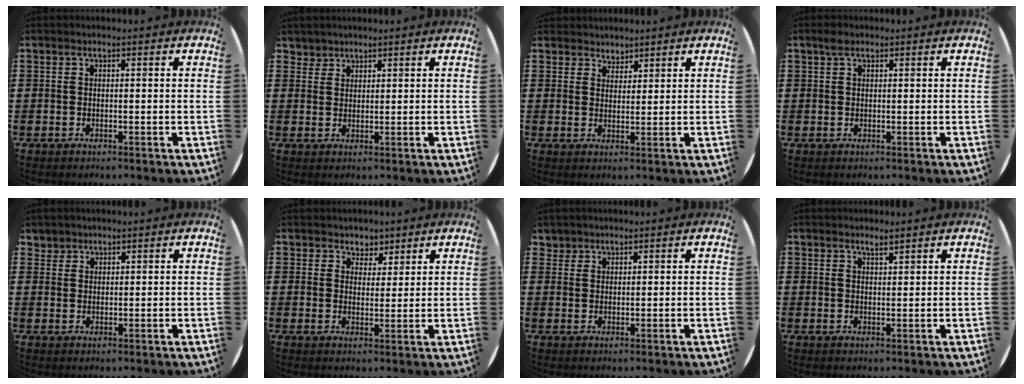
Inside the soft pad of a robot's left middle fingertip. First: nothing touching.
{"total": 1.9, "force": [1.7, 0.9, -0.2], "torque": [0.000, 0.003, 0.034]}
{"total": 2.5, "force": [2.3, 0.9, -0.3], "torque": [0.002, 0.000, 0.045]}
{"total": 1.7, "force": [1.2, 0.9, 0.9], "torque": [-0.013, 0.001, 0.020]}
{"total": 2.0, "force": [1.7, 0.9, -0.1], "torque": [0.000, 0.004, 0.035]}
{"total": 3.3, "force": [2.8, 1.9, -0.2], "torque": [-0.006, 0.001, 0.052]}
{"total": 1.7, "force": [1.5, 0.8, -0.1], "torque": [-0.001, 0.004, 0.031]}
{"total": 1.6, "force": [1.6, 0.0, 0.4], "torque": [-0.007, 0.001, 0.029]}